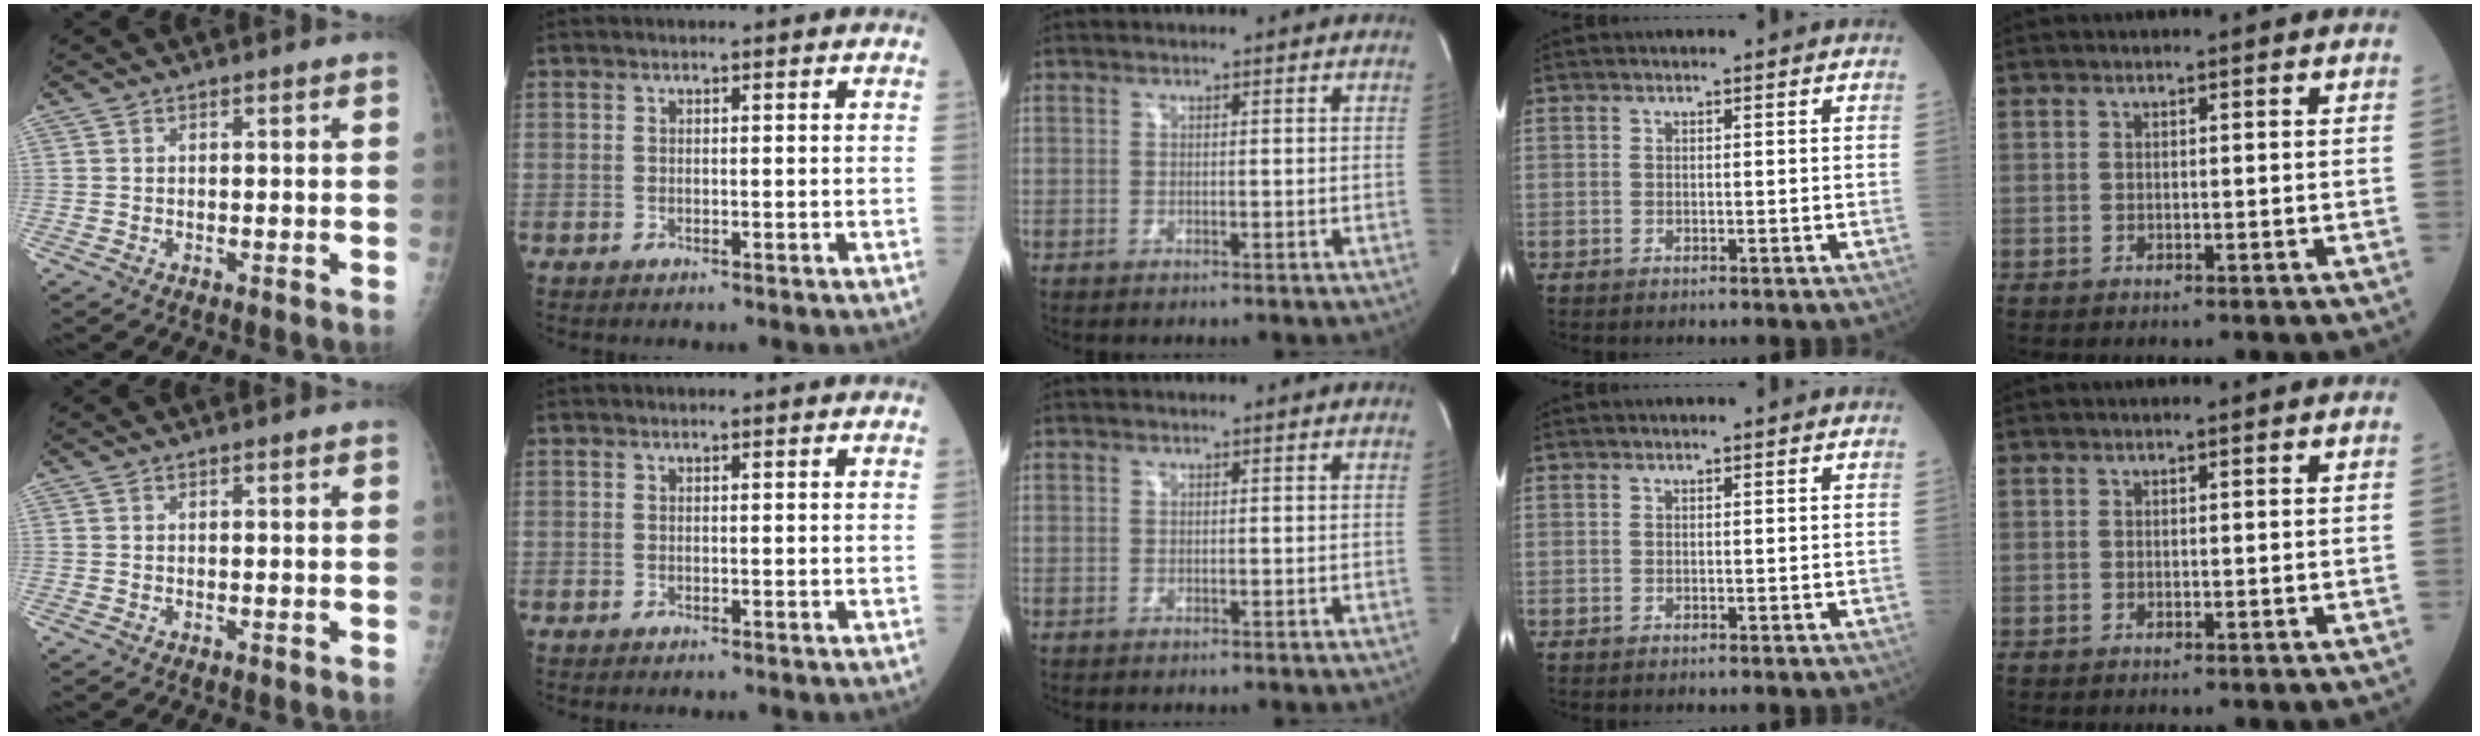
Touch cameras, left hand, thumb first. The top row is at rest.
{}